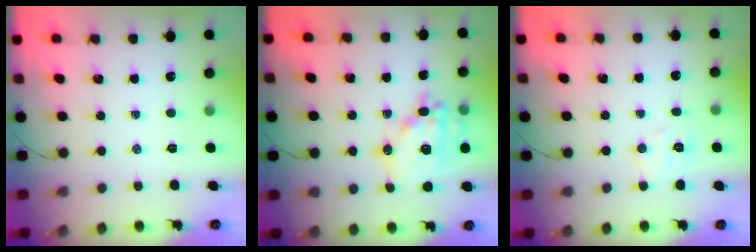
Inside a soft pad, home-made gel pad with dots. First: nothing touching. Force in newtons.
{"total": 16.2, "press": 15.9, "slide": 3.2}
{"total": 5.1, "press": 5.0, "slide": 1.1}